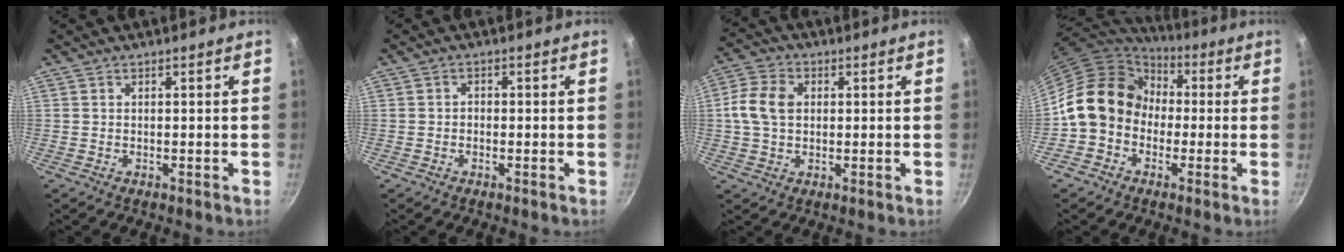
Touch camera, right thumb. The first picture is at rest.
{"total": 1.4, "force": [-0.4, 1.1, 0.7], "torque": [-0.011, 0.007, -0.008]}
{"total": 8.1, "force": [0.9, 5.9, 5.4], "torque": [-0.097, 0.014, 0.007]}
{"total": 15.0, "force": [-0.2, 12.8, 7.8], "torque": [-0.089, 0.039, -0.018]}